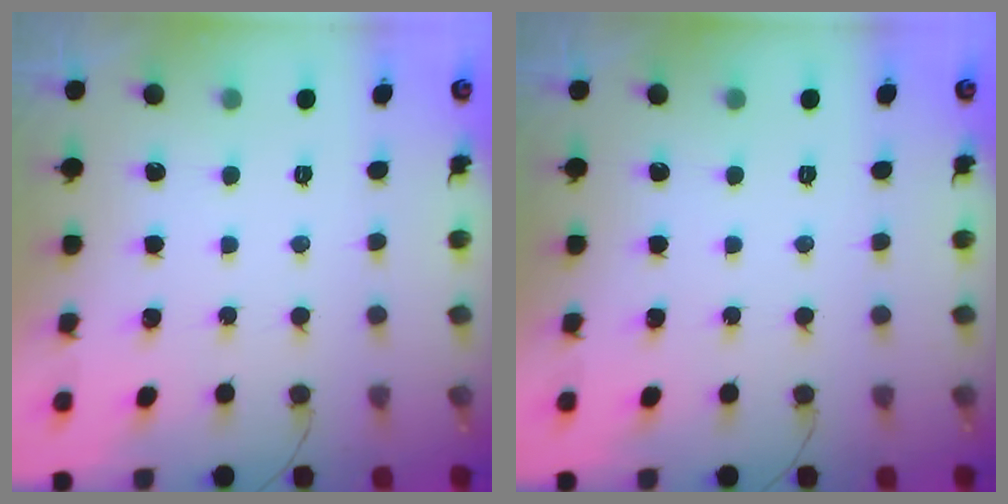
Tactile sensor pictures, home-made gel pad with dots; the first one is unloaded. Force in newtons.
{"total": 0.0}